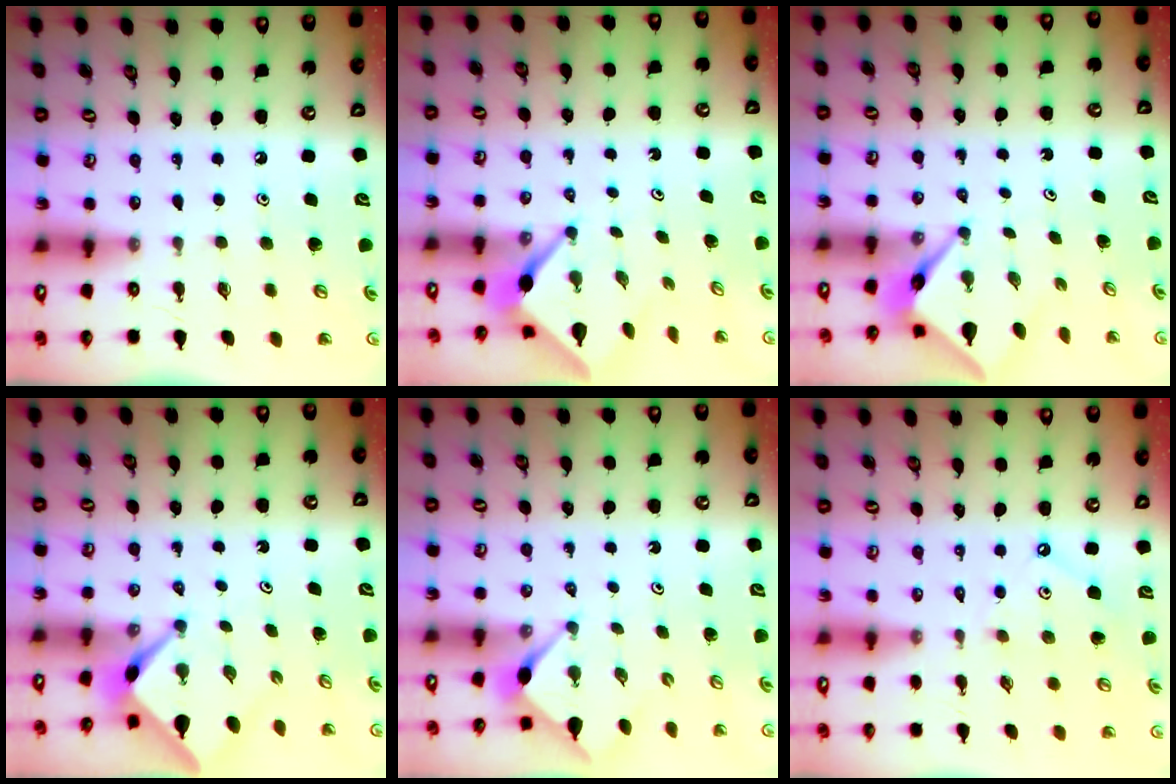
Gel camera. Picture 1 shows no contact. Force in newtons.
{"total": 3.5, "press": 3.5, "slide": 0.2}
{"total": 3.9, "press": 3.9, "slide": 0.2}
{"total": 2.5, "press": 2.5, "slide": 0.3}
{"total": 2.6, "press": 2.6, "slide": 0.4}
{"total": 2.5, "press": 2.5, "slide": 0.4}